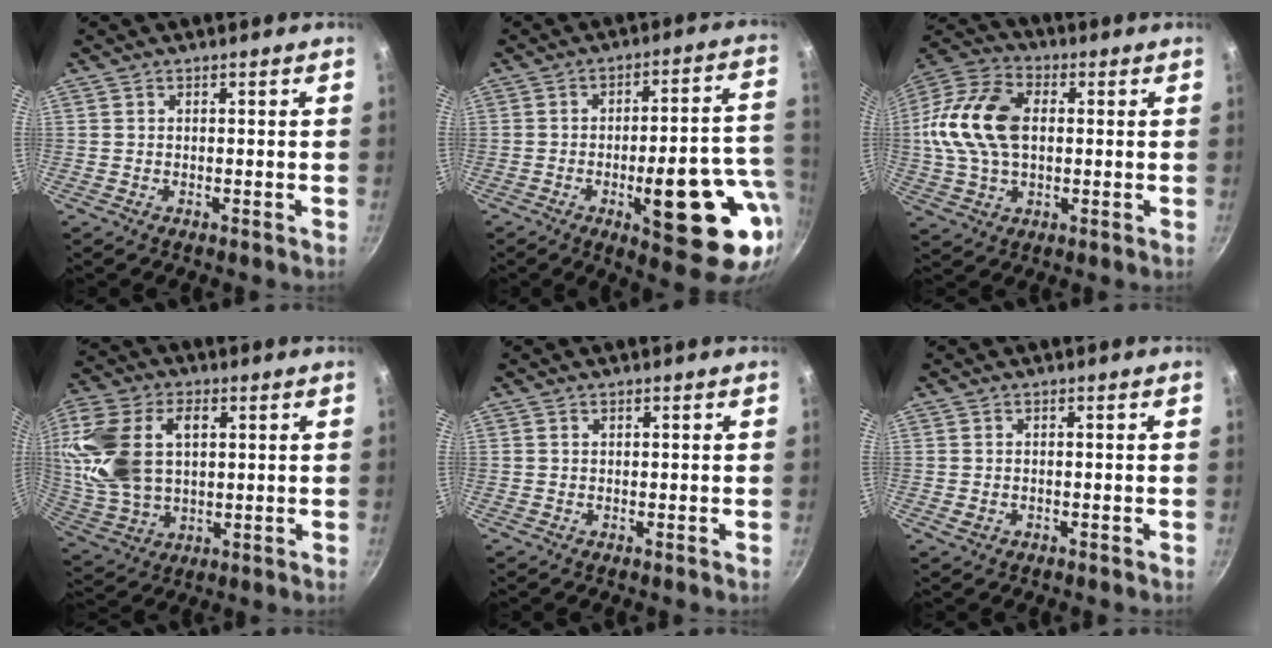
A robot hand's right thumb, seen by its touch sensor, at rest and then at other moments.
{"total": 21.2, "force": [-6.1, 7.0, 19.1], "torque": [-0.212, 0.019, -0.076]}
{"total": 17.3, "force": [1.4, 11.4, 12.9], "torque": [-0.241, 0.026, 0.013]}
{"total": 18.0, "force": [3.9, 11.6, 13.2], "torque": [-0.265, -0.001, 0.080]}
{"total": 0.0}
{"total": 1.3, "force": [-0.4, 1.0, 0.8], "torque": [-0.013, 0.000, -0.005]}